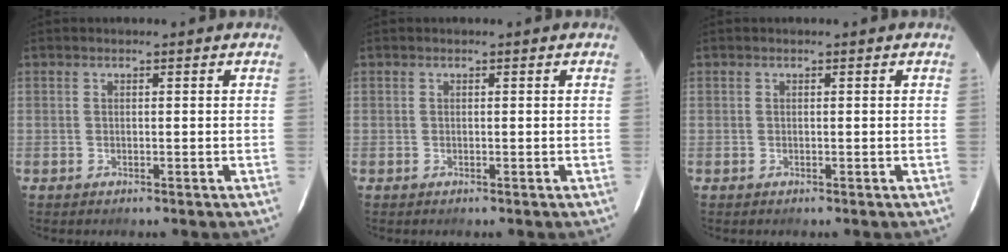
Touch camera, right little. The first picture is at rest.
{"total": 0.0}
{"total": 0.0}